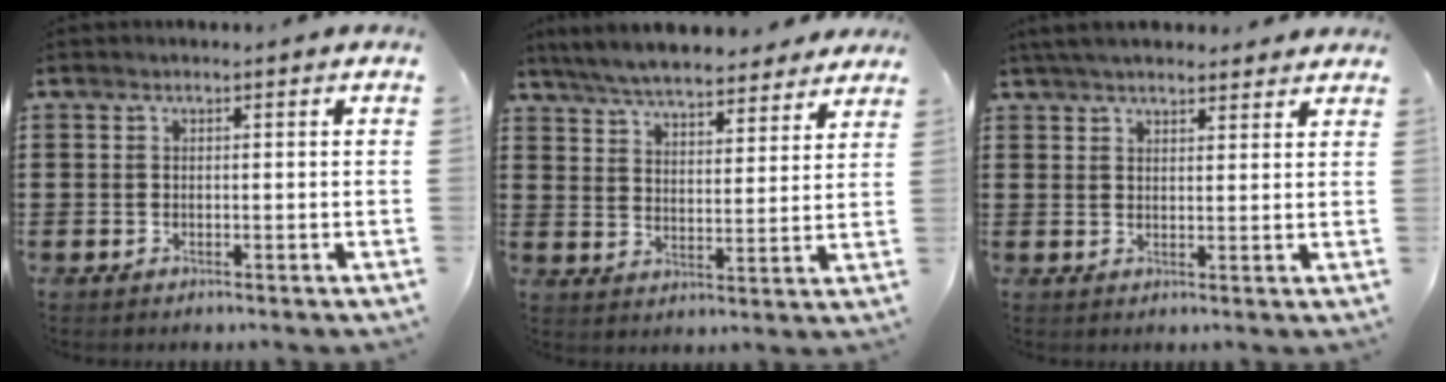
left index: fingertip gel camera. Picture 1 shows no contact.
{"total": 6.7, "force": [6.4, 0.7, 1.6], "torque": [-0.058, -0.028, 0.116]}
{"total": 4.2, "force": [3.8, 0.9, 1.4], "torque": [-0.037, -0.003, 0.073]}